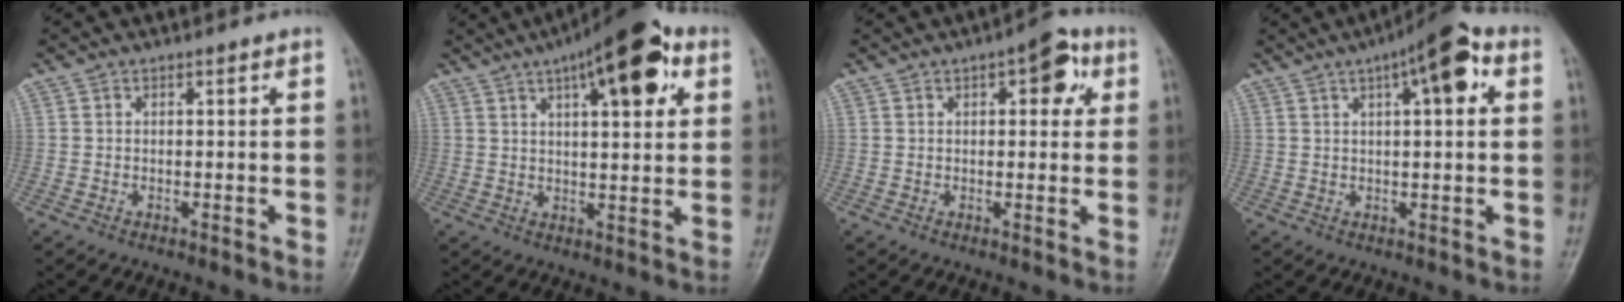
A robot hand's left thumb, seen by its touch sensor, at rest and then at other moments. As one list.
[{"total": 15.6, "force": [7.2, 5.4, 12.7], "torque": [-0.155, -0.001, 0.098]}, {"total": 6.7, "force": [2.6, 3.2, 5.3], "torque": [-0.041, 0.001, 0.023]}, {"total": 10.1, "force": [3.8, 3.1, 8.8], "torque": [-0.118, 0.017, 0.049]}]